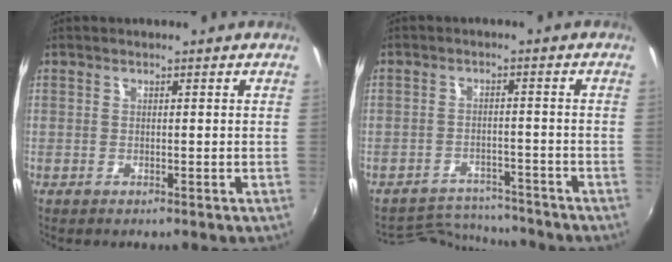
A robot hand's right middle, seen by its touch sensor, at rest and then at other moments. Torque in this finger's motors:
{"motor_torque": [-0.74, -0.35, -0.24, -0.08]}